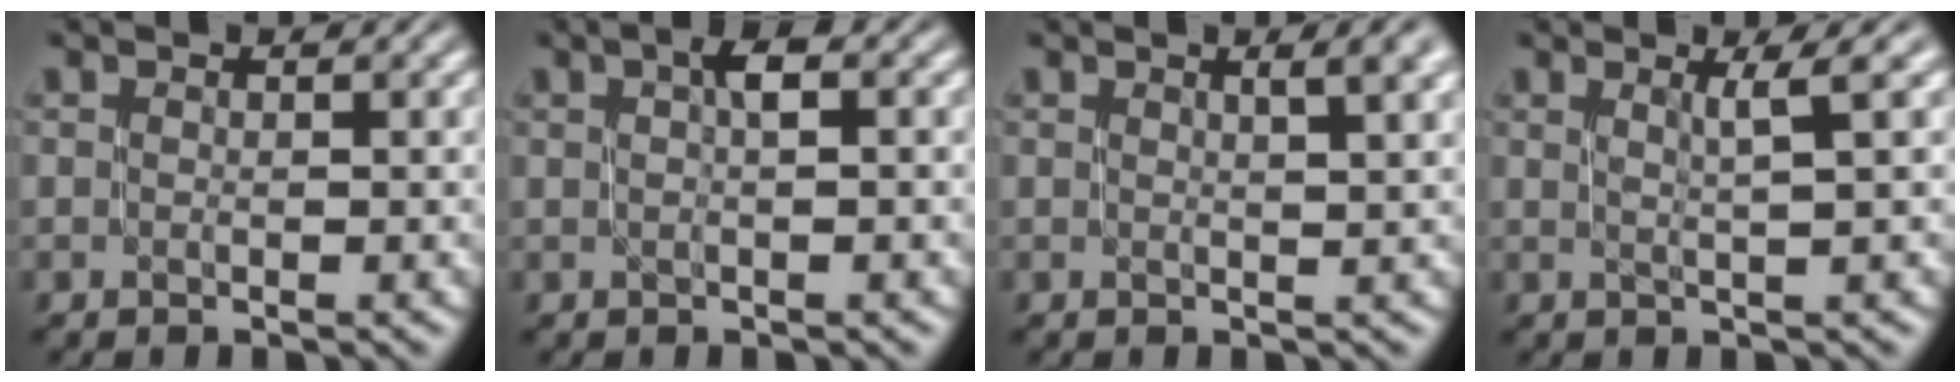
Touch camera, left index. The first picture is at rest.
{"total": 1.8, "force": [0.4, 0.4, 1.7], "torque": [-0.025, 0.006, 0.003]}
{"total": 3.9, "force": [1.4, 1.3, 3.4], "torque": [-0.023, 0.012, 0.010]}
{"total": 2.3, "force": [0.9, 0.2, 2.1], "torque": [-0.032, 0.003, 0.013]}